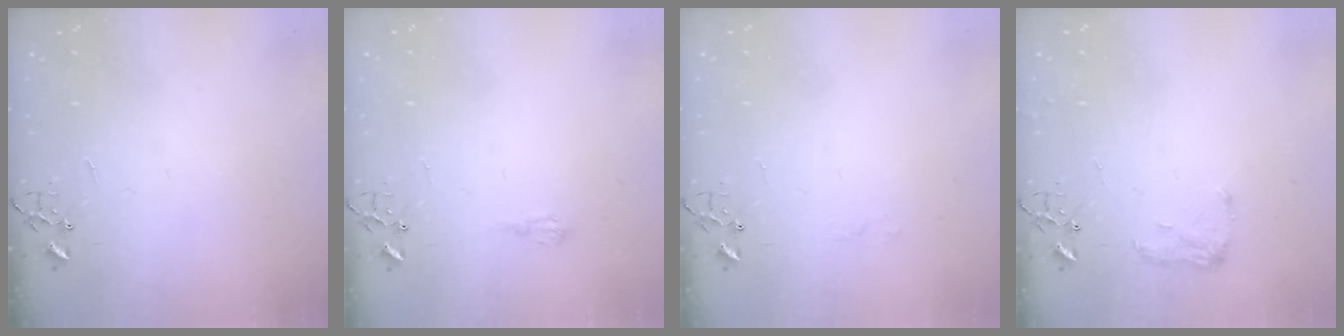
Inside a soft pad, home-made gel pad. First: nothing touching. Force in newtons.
{"total": 6.0, "press": 5.9, "slide": 0.7}
{"total": 3.9, "press": 3.9, "slide": 0.5}
{"total": 7.2, "press": 7.2, "slide": 0.4}